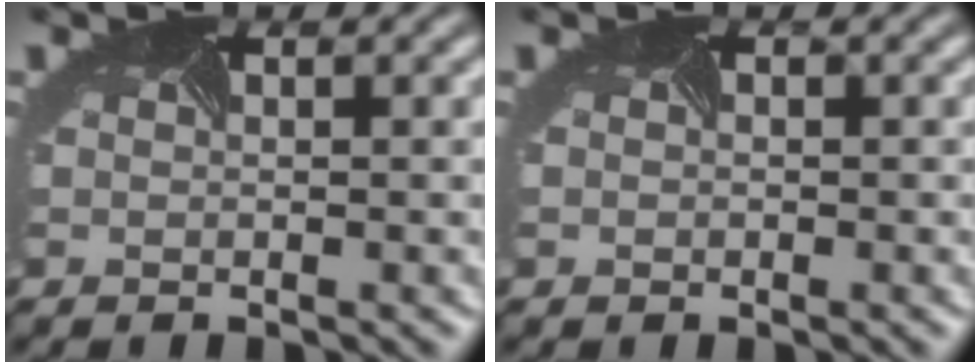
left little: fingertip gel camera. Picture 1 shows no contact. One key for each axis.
{"total": 0.8, "fx": -0.2, "fy": 0.7, "fz": 0.2, "tx": 0.004, "ty": -0.004, "tz": -0.002}